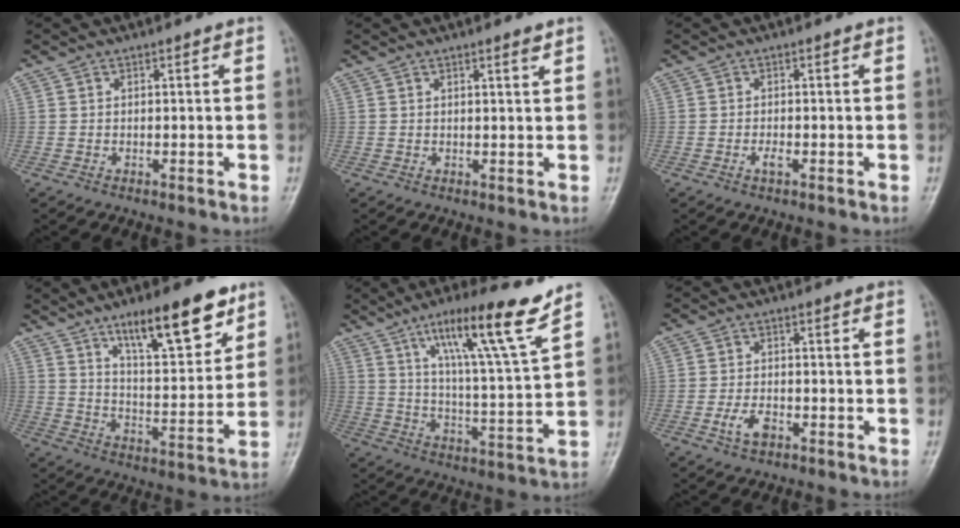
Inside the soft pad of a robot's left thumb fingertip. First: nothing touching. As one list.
[{"total": 1.6, "force": [1.1, 0.0, 1.1], "torque": [-0.017, -0.008, 0.017]}, {"total": 1.4, "force": [-0.5, 0.5, 1.2], "torque": [-0.019, 0.003, -0.008]}, {"total": 16.4, "force": [10.3, 5.0, 11.8], "torque": [-0.151, -0.055, 0.169]}, {"total": 16.2, "force": [10.1, 0.9, 12.6], "torque": [-0.200, -0.053, 0.168]}, {"total": 3.6, "force": [-1.7, 1.9, 2.5], "torque": [-0.051, 0.008, -0.030]}]